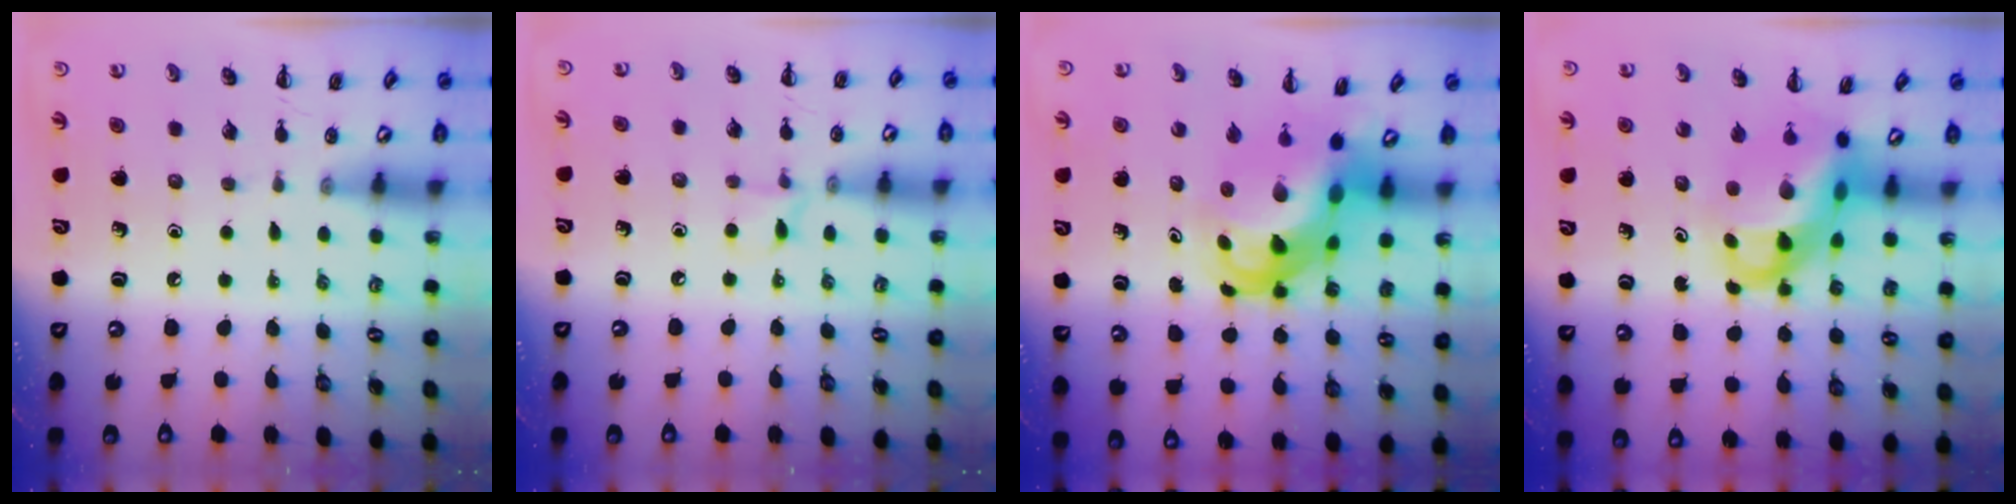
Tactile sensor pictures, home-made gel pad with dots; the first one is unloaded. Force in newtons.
{"total": 5.1, "press": 4.8, "slide": 1.7}
{"total": 9.7, "press": 9.3, "slide": 2.7}
{"total": 10.3, "press": 9.9, "slide": 2.7}